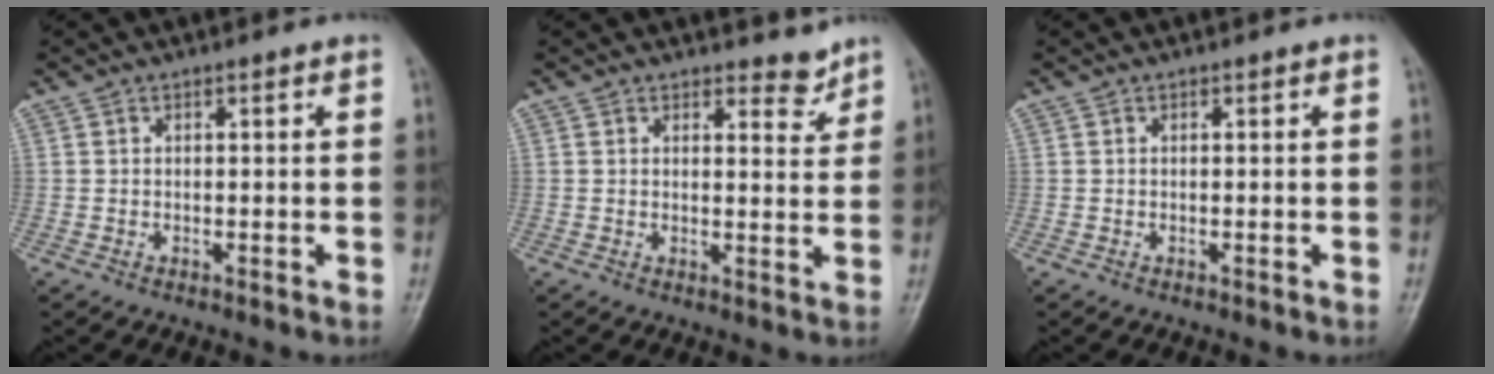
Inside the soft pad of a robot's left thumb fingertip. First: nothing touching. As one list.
[{"total": 3.3, "force": [2.9, 1.4, 1.0], "torque": [0.005, -0.023, 0.039]}, {"total": 0.0}]